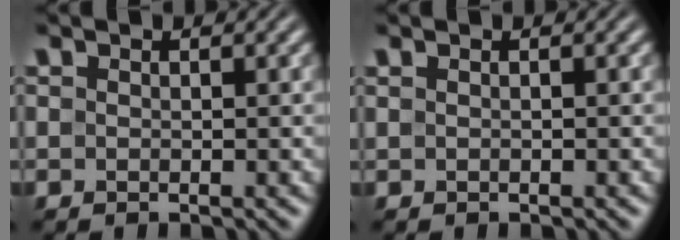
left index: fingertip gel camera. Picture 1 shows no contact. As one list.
[{"total": 0.0}]